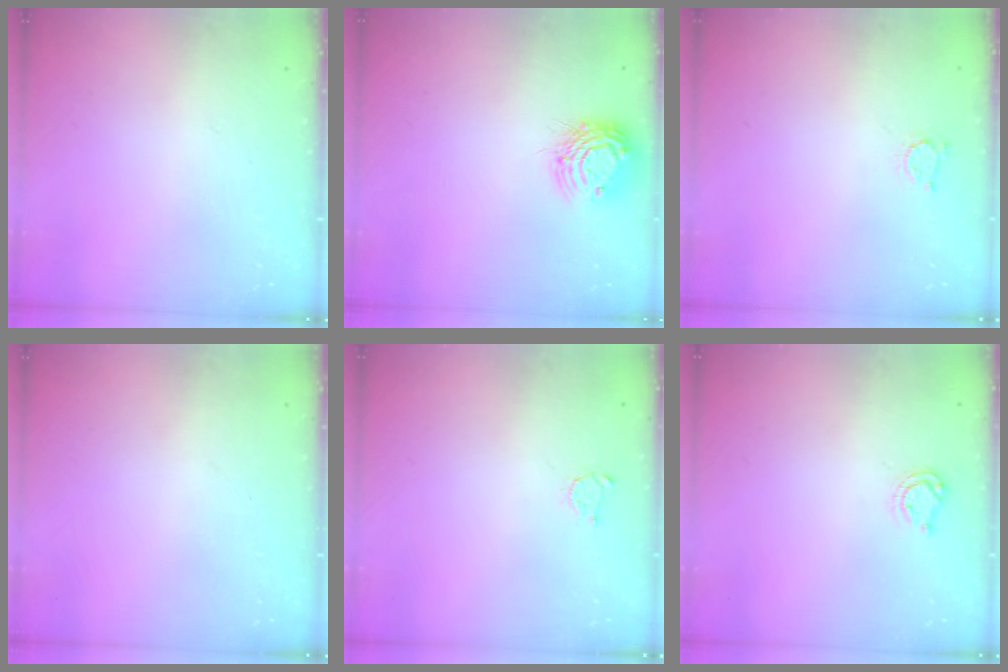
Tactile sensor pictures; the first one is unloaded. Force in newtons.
{"total": 11.3, "press": 11.3, "slide": 1.0}
{"total": 3.0, "press": 3.0, "slide": 0.2}
{"total": 0.0}
{"total": 2.2, "press": 2.2, "slide": 0.3}
{"total": 4.0, "press": 4.0, "slide": 0.5}